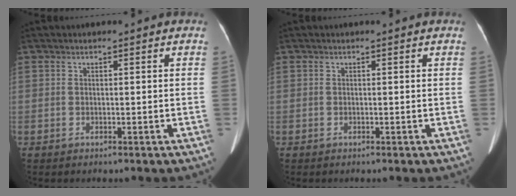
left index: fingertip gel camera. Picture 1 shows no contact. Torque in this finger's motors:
{"motor_torque": [0.00, 0.02, 0.00, 0.01]}